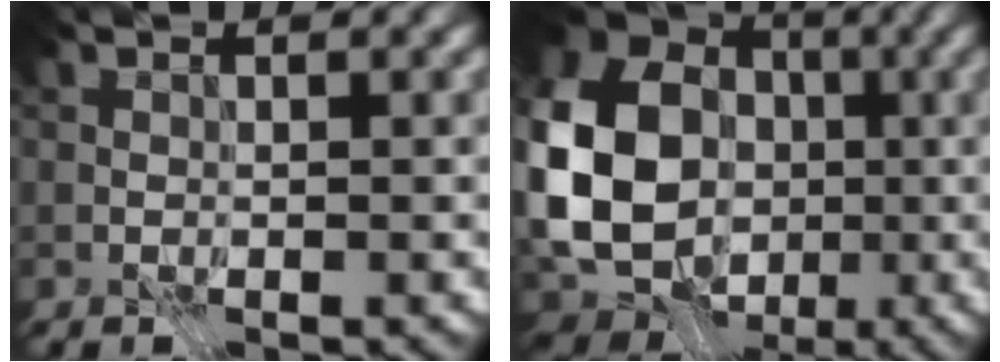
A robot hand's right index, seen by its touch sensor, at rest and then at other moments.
{"total": 18.1, "force": [-1.7, 15.3, 9.4], "torque": [-0.207, -0.014, -0.044]}